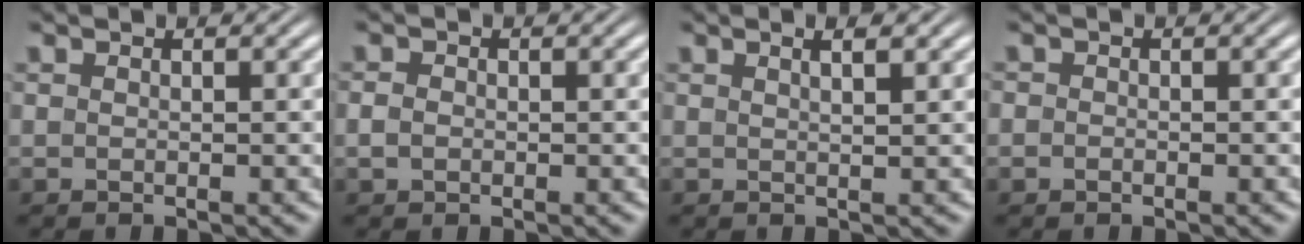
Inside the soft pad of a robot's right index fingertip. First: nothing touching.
{"total": 1.2, "force": [-0.3, 1.0, 0.6], "torque": [-0.019, -0.006, -0.003]}
{"total": 1.6, "force": [0.8, 0.0, 1.3], "torque": [-0.018, 0.000, 0.015]}
{"total": 0.9, "force": [-0.4, 0.8, 0.1], "torque": [-0.005, -0.005, -0.008]}